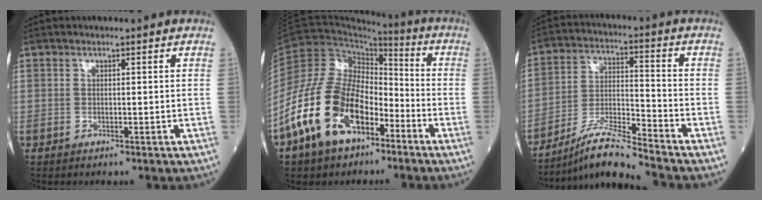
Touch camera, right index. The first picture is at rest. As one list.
[{"total": 15.5, "force": [-7.8, 8.5, 10.3], "torque": [-0.228, 0.013, -0.145]}, {"total": 8.8, "force": [-7.8, -1.4, 3.8], "torque": [-0.079, -0.006, -0.146]}]